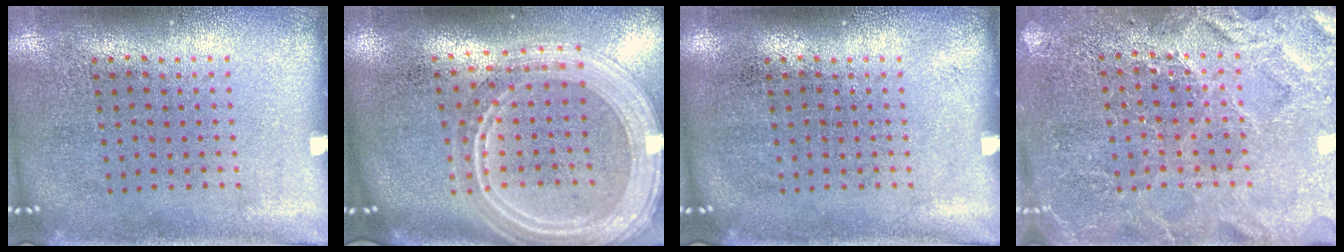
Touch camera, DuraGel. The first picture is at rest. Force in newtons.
{"total": 3.0, "press": 2.4, "slide": 1.7}
{"total": 0.0}
{"total": 3.6, "press": 3.5, "slide": 1.0}